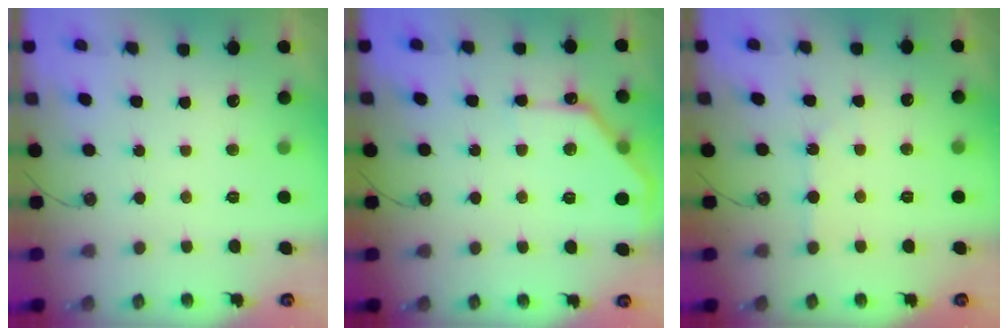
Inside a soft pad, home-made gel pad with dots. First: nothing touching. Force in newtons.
{"total": 11.2, "press": 11.1, "slide": 0.7}
{"total": 2.9, "press": 2.8, "slide": 0.4}